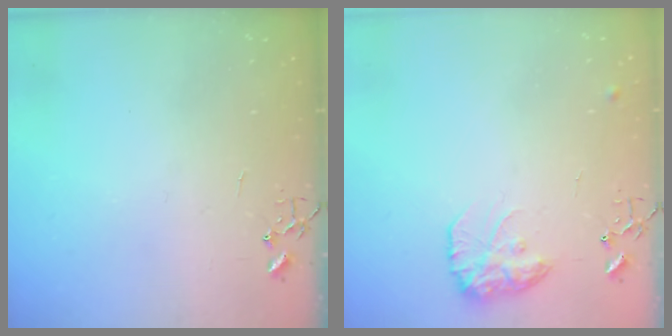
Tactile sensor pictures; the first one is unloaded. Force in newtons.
{"total": 13.1, "press": 13.0, "slide": 0.7}